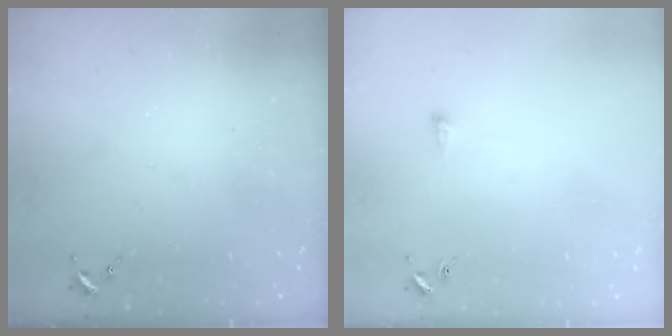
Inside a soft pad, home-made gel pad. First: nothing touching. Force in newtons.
{"total": 2.9, "press": 2.9, "slide": 0.5}